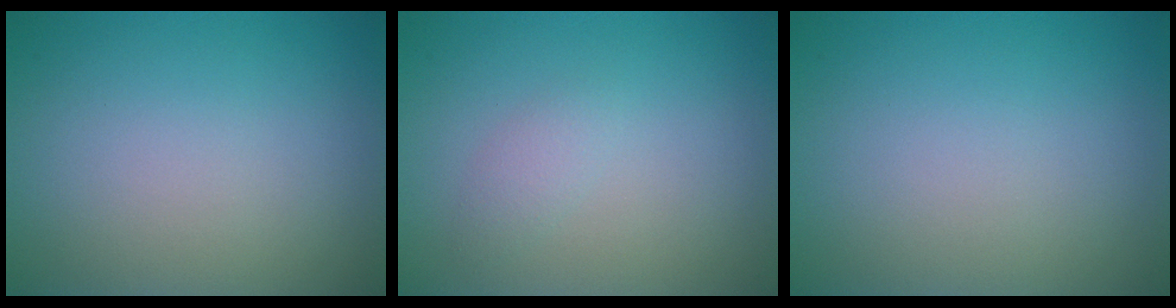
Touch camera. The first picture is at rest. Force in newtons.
{"total": 1.1, "press": 1.1, "slide": 0.0}
{"total": 0.0}